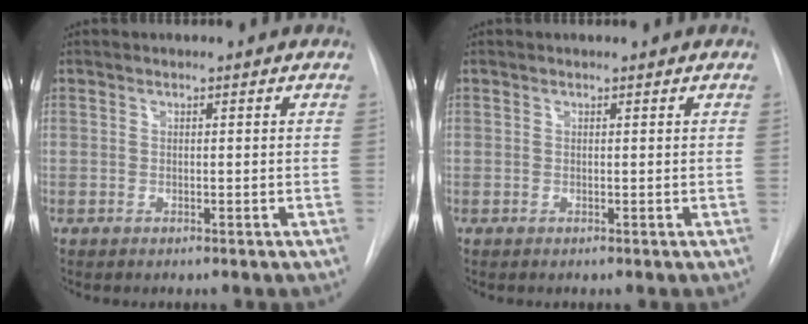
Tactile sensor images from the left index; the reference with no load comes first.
{"total": 0.0}